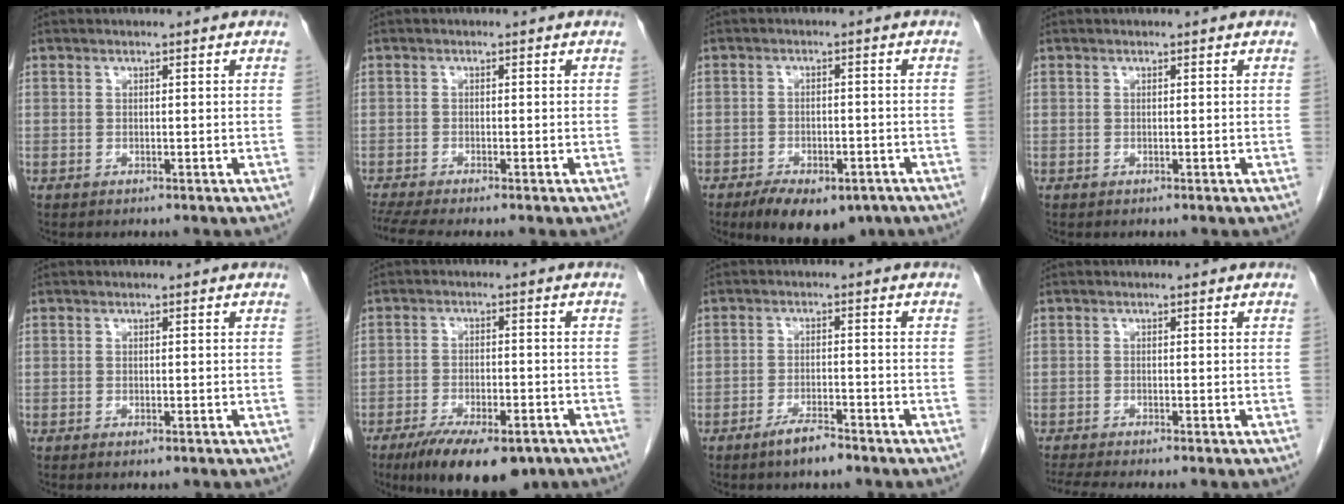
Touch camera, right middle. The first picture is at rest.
{"total": 4.7, "force": [-4.0, -0.2, 2.5], "torque": [-0.044, -0.011, -0.071]}
{"total": 11.0, "force": [-7.7, 5.0, 6.0], "torque": [-0.084, -0.004, -0.112]}
{"total": 0.0}
{"total": 0.9, "force": [-0.6, 0.2, 0.7], "torque": [-0.014, -0.003, -0.005]}
{"total": 13.3, "force": [-9.4, 4.5, 8.2], "torque": [-0.128, -0.014, -0.143]}
{"total": 4.0, "force": [-3.1, 0.6, 2.5], "torque": [-0.050, -0.003, -0.054]}
{"total": 4.3, "force": [-3.8, -0.4, 2.1], "torque": [-0.034, -0.011, -0.065]}